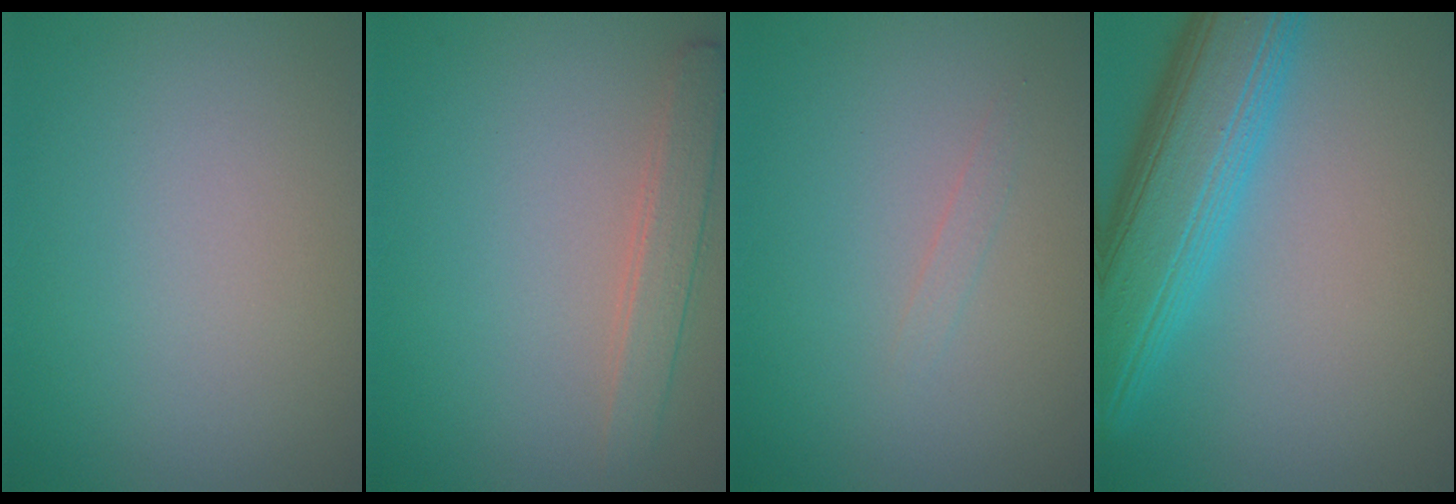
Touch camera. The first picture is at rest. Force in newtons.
{"total": 2.3, "press": 2.3, "slide": 0.1}
{"total": 0.6, "press": 0.6, "slide": 0.0}
{"total": 8.7, "press": 8.7, "slide": 0.2}